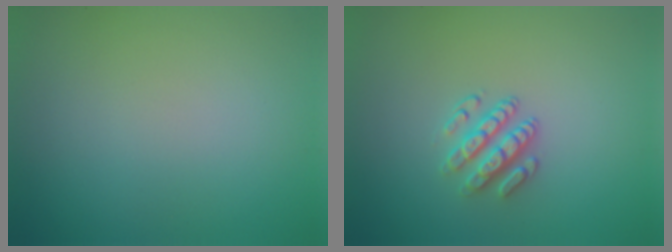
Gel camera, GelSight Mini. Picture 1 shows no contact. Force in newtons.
{"total": 2.9, "press": 2.5, "slide": 1.4}